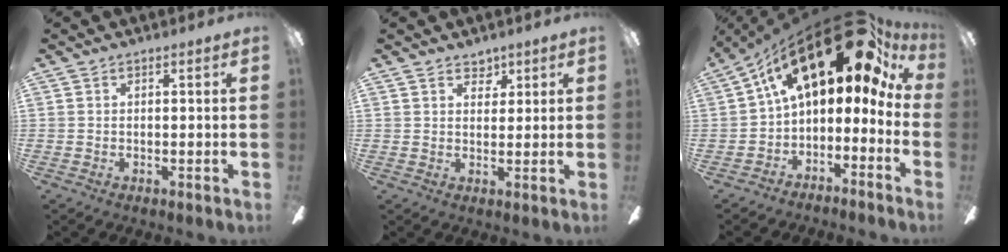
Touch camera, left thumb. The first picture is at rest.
{"total": 3.6, "force": [2.7, 2.2, 1.0], "torque": [-0.006, -0.009, 0.045]}
{"total": 24.0, "force": [12.5, 10.0, 17.9], "torque": [-0.264, -0.077, 0.222]}